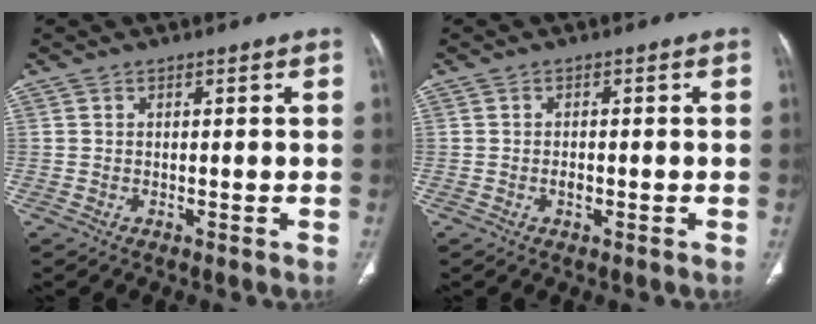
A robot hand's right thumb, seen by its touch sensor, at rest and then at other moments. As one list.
[{"total": 1.4, "force": [-0.5, 0.8, 1.0], "torque": [-0.016, 0.002, -0.010]}]